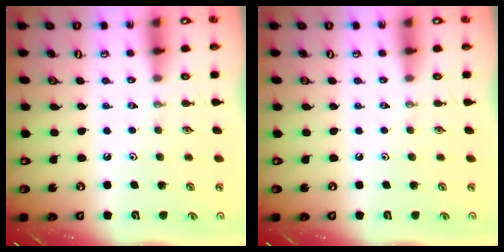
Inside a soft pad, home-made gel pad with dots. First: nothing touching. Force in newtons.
{"total": 0.0}